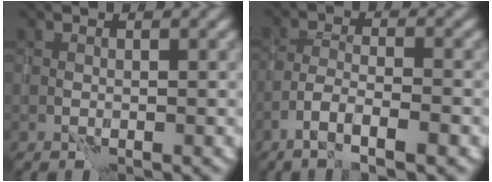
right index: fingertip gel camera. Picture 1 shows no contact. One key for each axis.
{"total": 4.2, "fx": -2.6, "fy": 0.6, "fz": 3.2, "tx": -0.061, "ty": 0.003, "tz": -0.048}